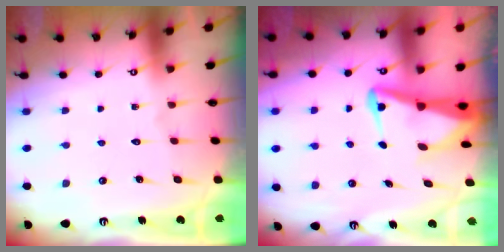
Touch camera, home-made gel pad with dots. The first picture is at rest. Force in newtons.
{"total": 5.6, "press": 5.6, "slide": 0.6}